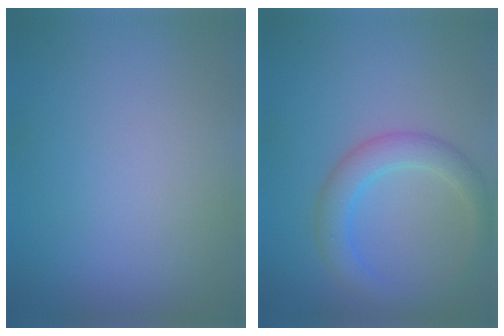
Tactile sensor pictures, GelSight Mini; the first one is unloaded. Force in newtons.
{"total": 3.4, "press": 3.4, "slide": 0.1}